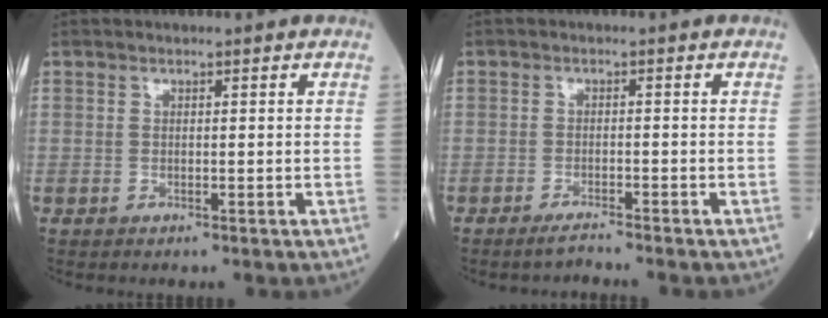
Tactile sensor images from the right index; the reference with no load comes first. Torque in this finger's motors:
{"motor_torque": [-0.43, -0.32, -0.01, -0.02]}